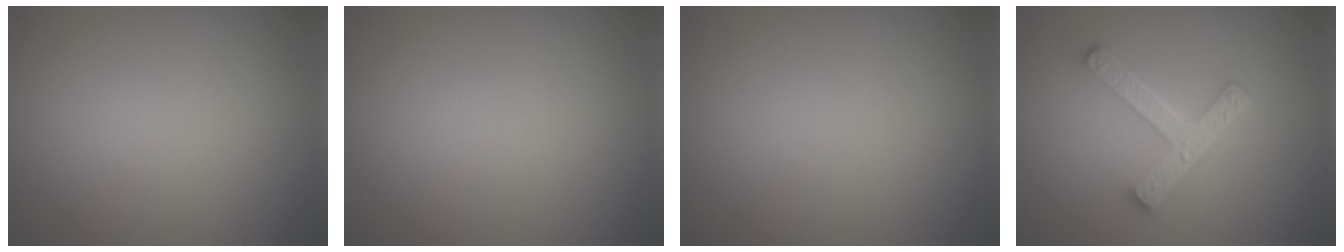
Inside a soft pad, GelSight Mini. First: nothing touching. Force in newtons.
{"total": 0.0}
{"total": 0.0}
{"total": 4.8, "press": 3.5, "slide": 3.3}